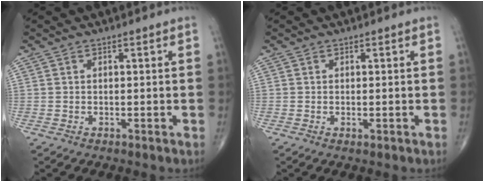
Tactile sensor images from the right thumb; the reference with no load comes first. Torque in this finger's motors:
{"motor_torque": [-0.23, 0.46, -0.29, -0.31, 0.01]}